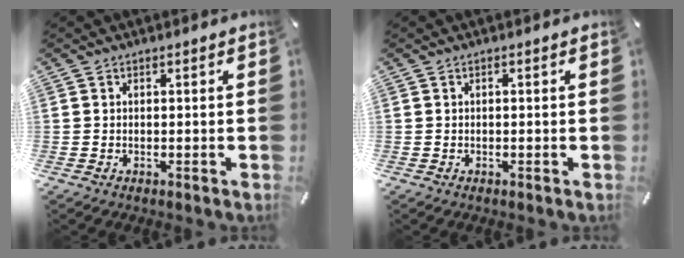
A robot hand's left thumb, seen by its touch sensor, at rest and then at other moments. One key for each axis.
{"total": 0.0}